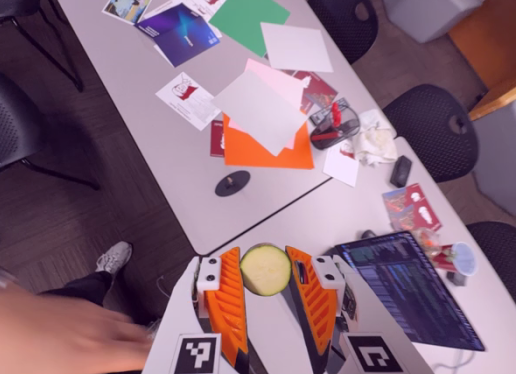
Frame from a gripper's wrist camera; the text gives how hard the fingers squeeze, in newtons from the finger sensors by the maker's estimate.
{"total": 8.2, "left": 8.1, "right": 8.3}